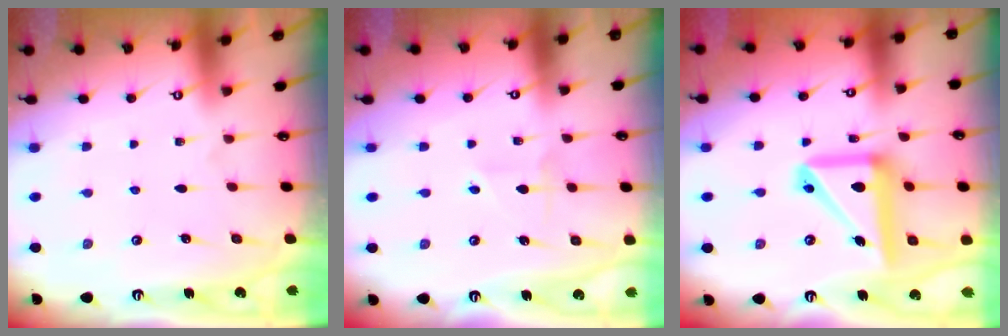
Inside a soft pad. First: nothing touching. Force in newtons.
{"total": 3.8, "press": 3.6, "slide": 1.2}
{"total": 15.3, "press": 15.1, "slide": 2.6}